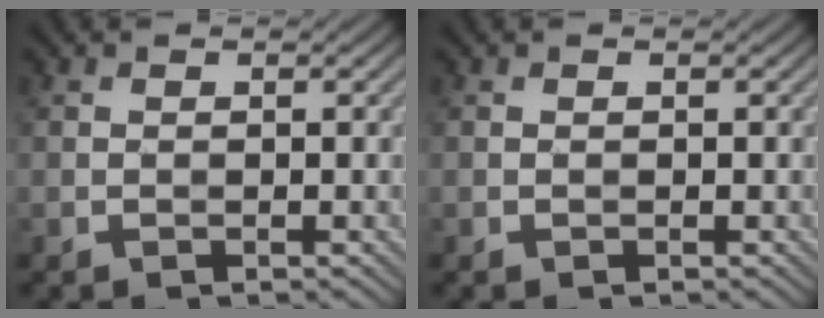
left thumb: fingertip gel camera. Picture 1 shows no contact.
{"total": 0.0}